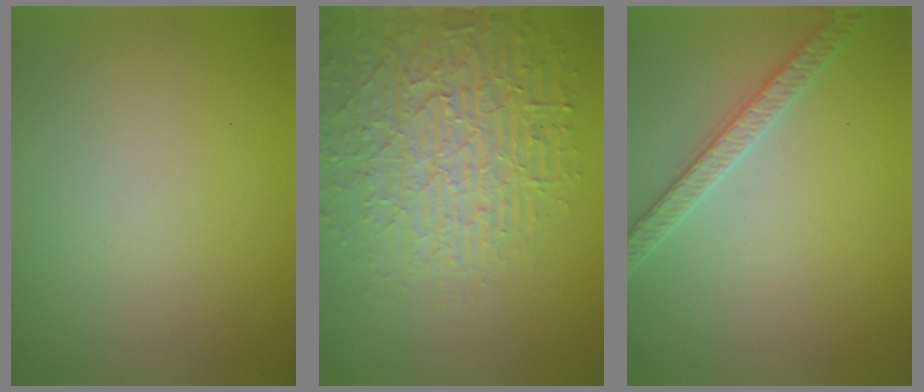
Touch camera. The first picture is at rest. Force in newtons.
{"total": 4.9, "press": 4.8, "slide": 1.3}
{"total": 2.7, "press": 2.7, "slide": 0.1}